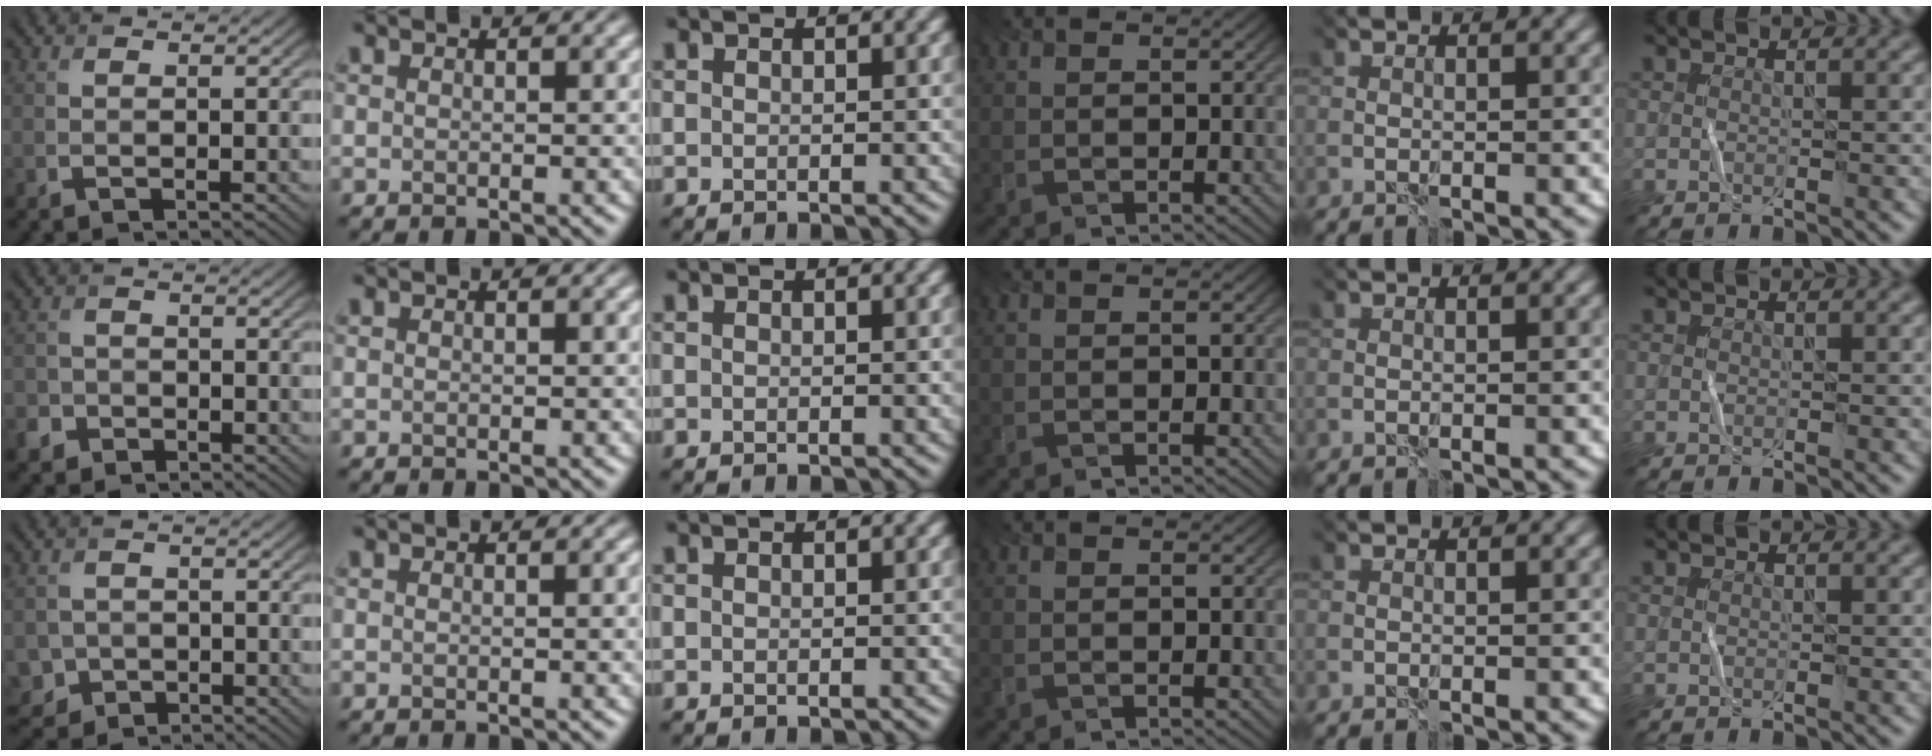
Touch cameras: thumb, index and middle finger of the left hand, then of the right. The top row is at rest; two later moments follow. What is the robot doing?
{"motion": "fold", "object": "bandana"}